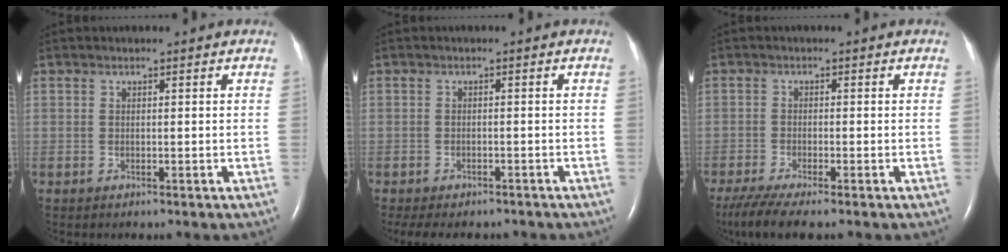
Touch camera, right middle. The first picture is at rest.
{"total": 9.3, "force": [-8.0, 3.3, 3.5], "torque": [-0.060, -0.007, -0.098]}
{"total": 6.2, "force": [-4.9, 0.3, 3.9], "torque": [-0.074, -0.020, -0.086]}